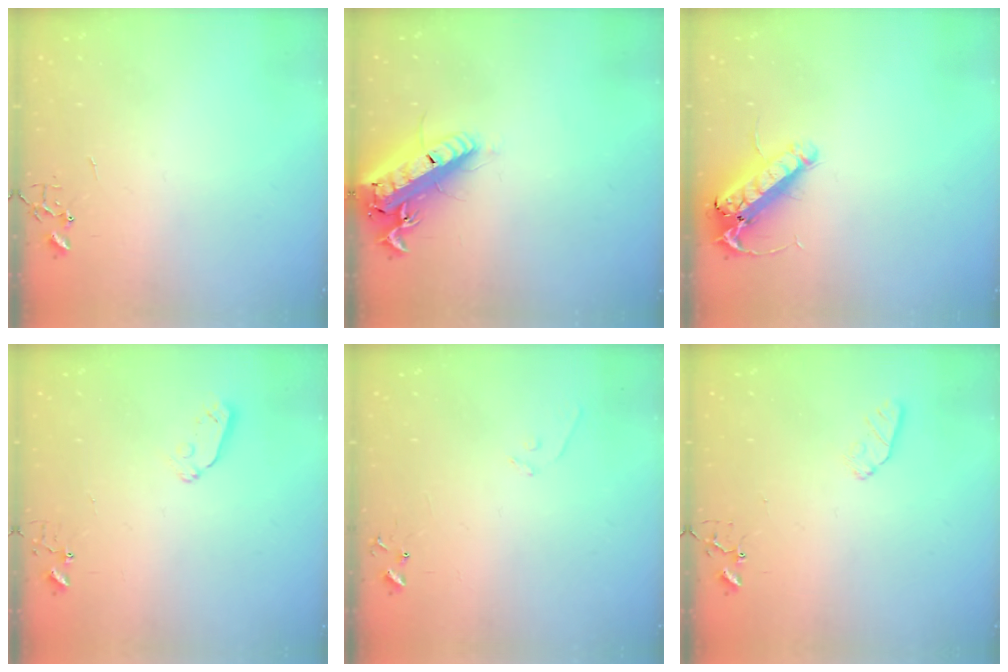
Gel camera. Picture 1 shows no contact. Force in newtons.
{"total": 20.0, "press": 19.7, "slide": 4.0}
{"total": 14.7, "press": 14.5, "slide": 2.6}
{"total": 4.7, "press": 4.6, "slide": 0.9}
{"total": 5.3, "press": 5.3, "slide": 0.4}
{"total": 6.1, "press": 6.1, "slide": 0.8}